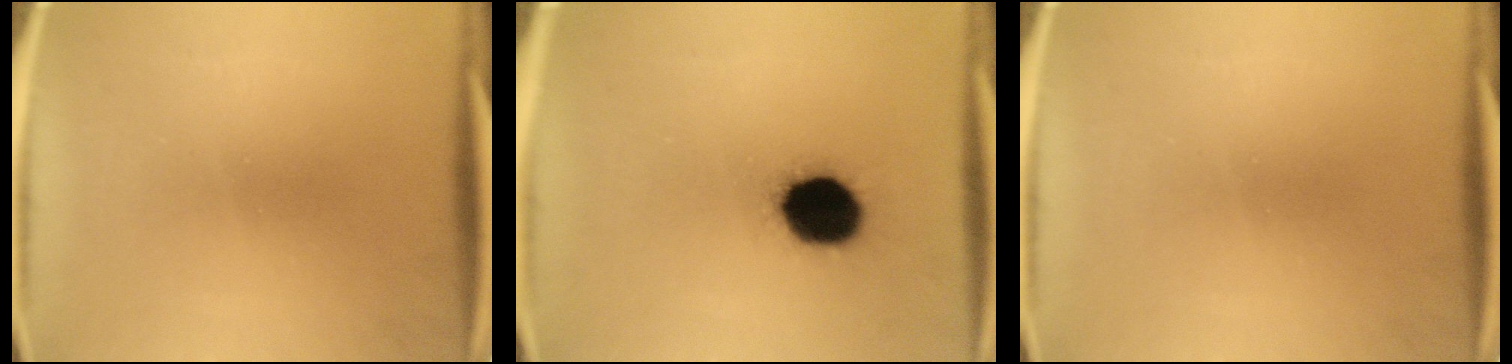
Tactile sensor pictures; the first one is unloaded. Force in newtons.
{"total": 14.2}
{"total": 0.0}